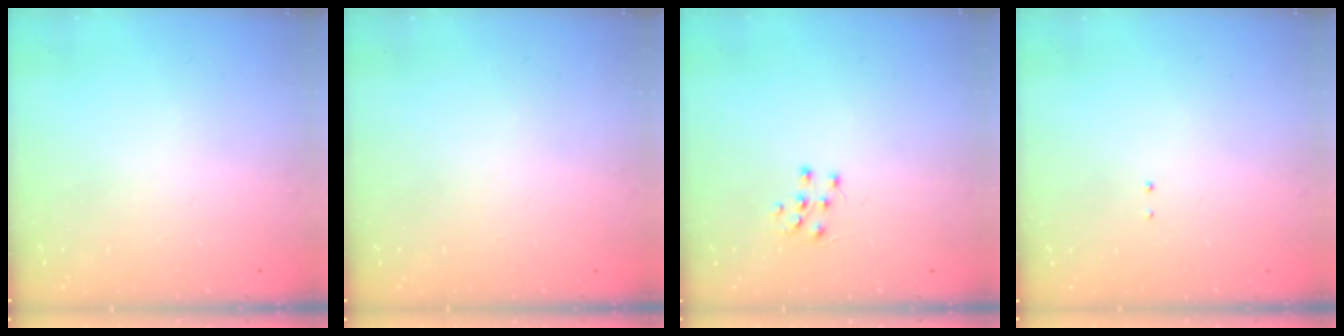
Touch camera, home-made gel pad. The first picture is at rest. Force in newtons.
{"total": 0.0}
{"total": 5.5, "press": 5.5, "slide": 0.6}
{"total": 1.3, "press": 1.2, "slide": 0.6}